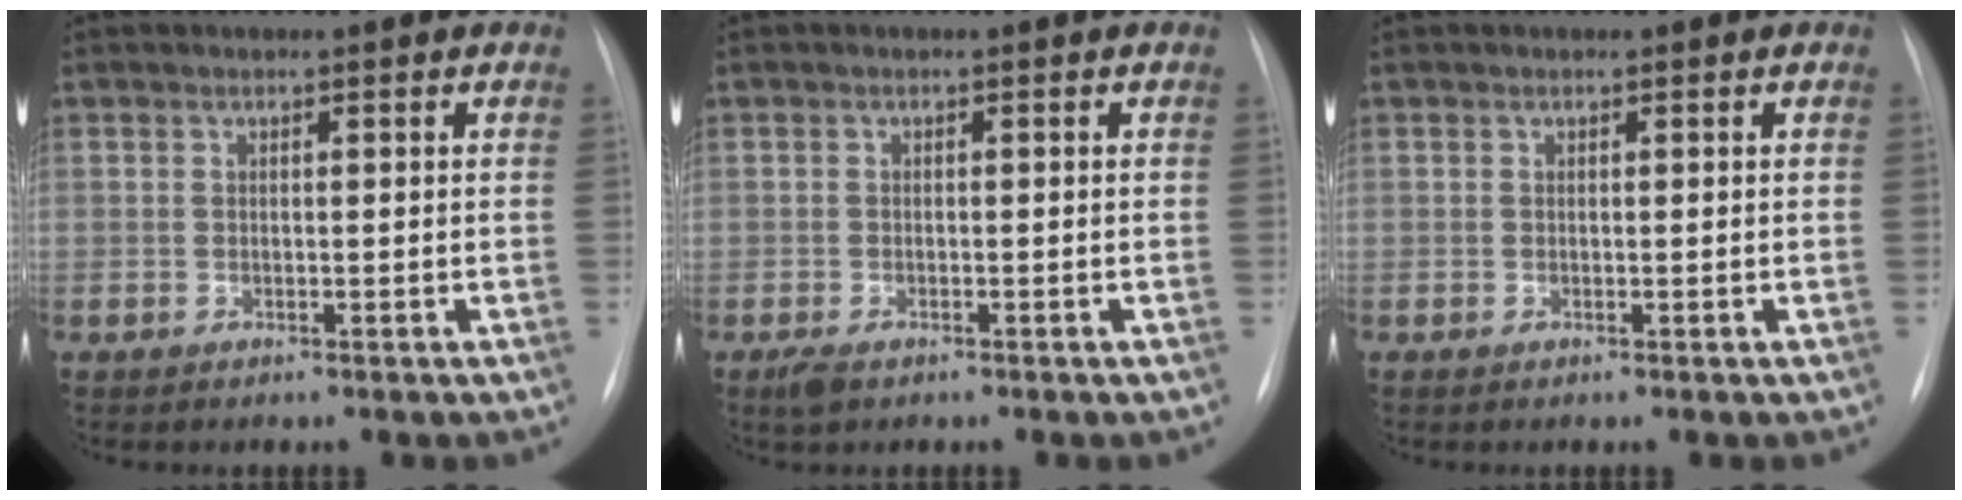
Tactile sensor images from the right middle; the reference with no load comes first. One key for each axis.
{"total": 2.0, "fx": -1.3, "fy": 1.0, "fz": 1.3, "tx": -0.029, "ty": -0.003, "tz": -0.018}
{"total": 0.0}